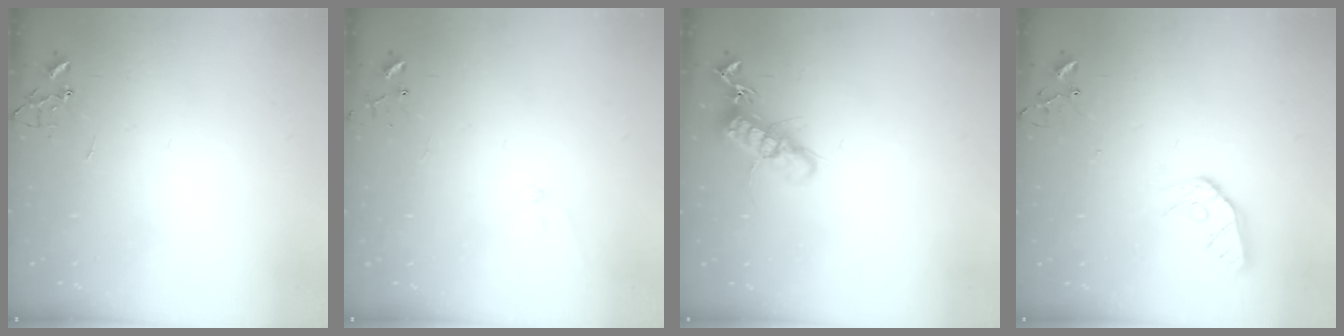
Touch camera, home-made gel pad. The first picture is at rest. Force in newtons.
{"total": 6.6, "press": 6.5, "slide": 0.6}
{"total": 14.3, "press": 14.3, "slide": 1.0}
{"total": 9.5, "press": 9.5, "slide": 0.8}